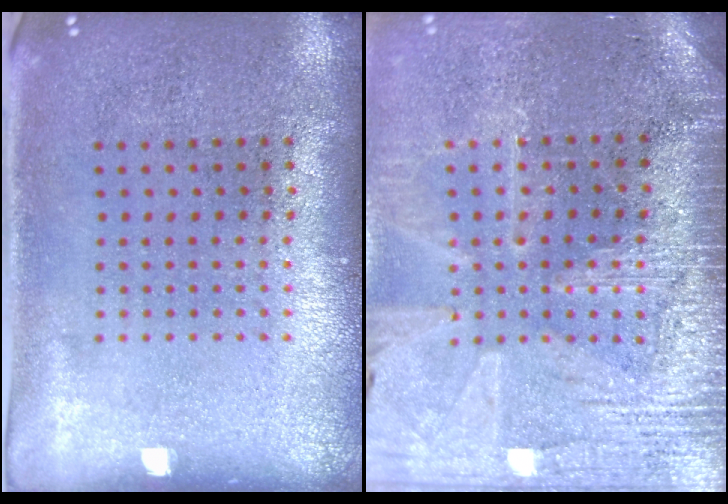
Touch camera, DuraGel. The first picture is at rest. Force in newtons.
{"total": 3.5, "press": 3.3, "slide": 1.2}